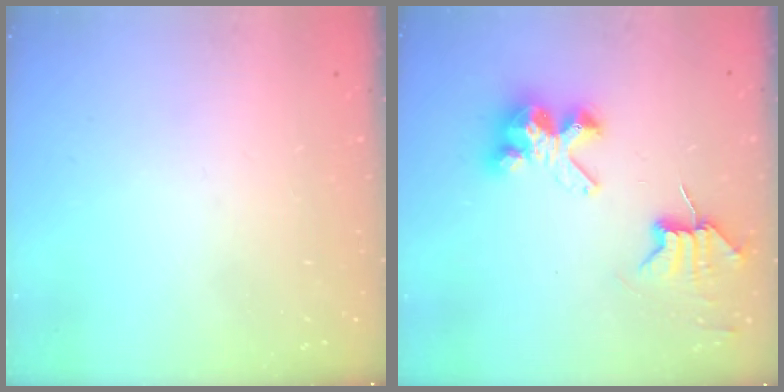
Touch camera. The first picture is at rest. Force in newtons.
{"total": 7.4, "press": 7.3, "slide": 0.6}